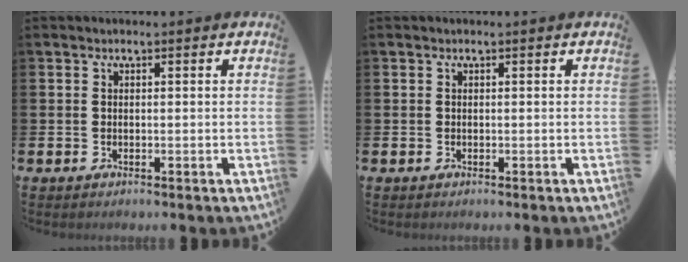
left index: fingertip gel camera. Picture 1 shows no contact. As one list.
[{"total": 0.0}]